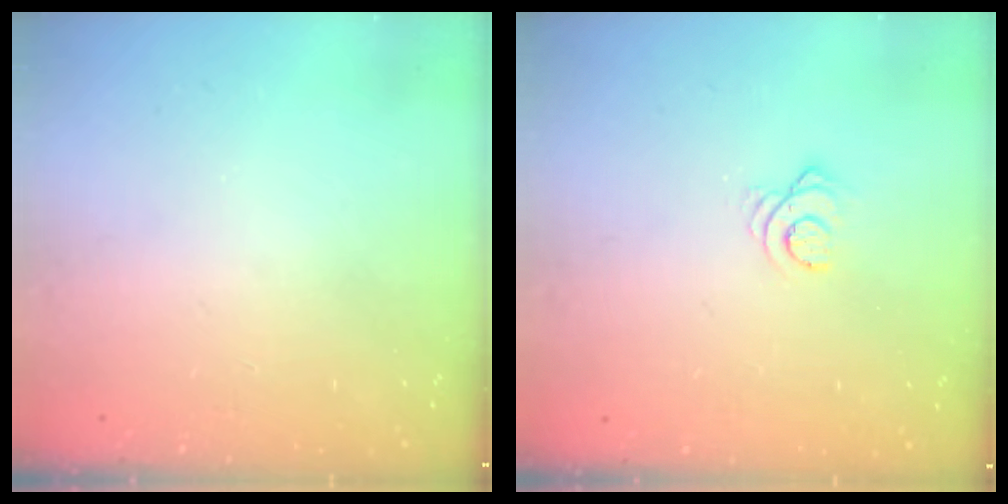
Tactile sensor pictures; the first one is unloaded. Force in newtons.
{"total": 3.6, "press": 3.5, "slide": 0.3}